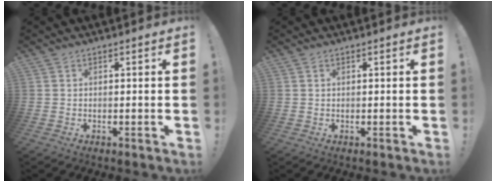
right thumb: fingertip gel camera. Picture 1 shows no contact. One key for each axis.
{"total": 0.0}